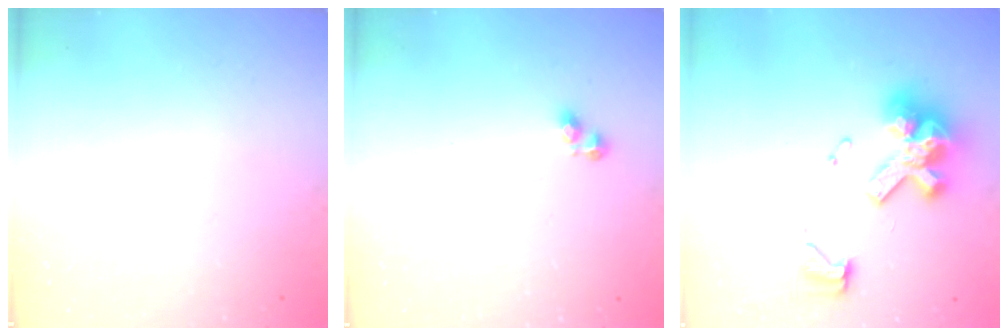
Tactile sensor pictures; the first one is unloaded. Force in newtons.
{"total": 2.8, "press": 2.8, "slide": 0.3}
{"total": 14.8, "press": 14.7, "slide": 1.8}